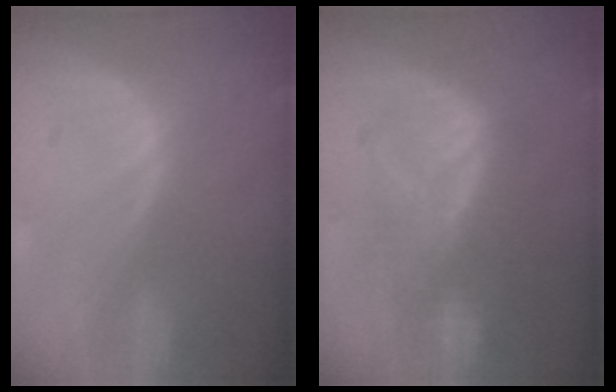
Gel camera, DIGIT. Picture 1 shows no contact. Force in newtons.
{"total": 9.1, "press": 8.7, "slide": 2.7}